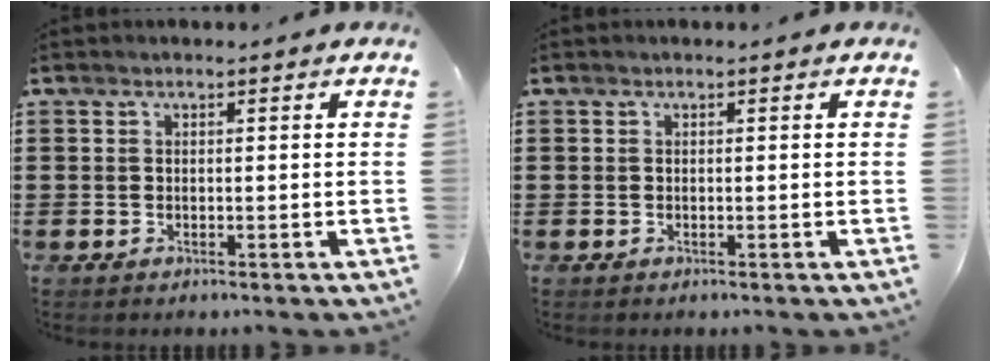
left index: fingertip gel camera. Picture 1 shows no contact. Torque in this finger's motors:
{"motor_torque": [0.08, -0.02, -0.08, -0.01]}